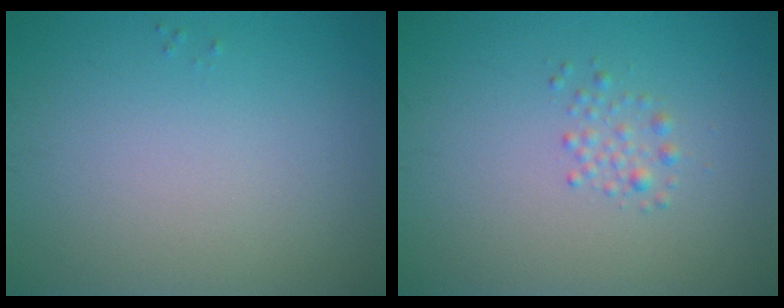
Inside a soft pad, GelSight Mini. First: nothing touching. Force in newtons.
{"total": 1.3, "press": 1.3, "slide": 0.1}